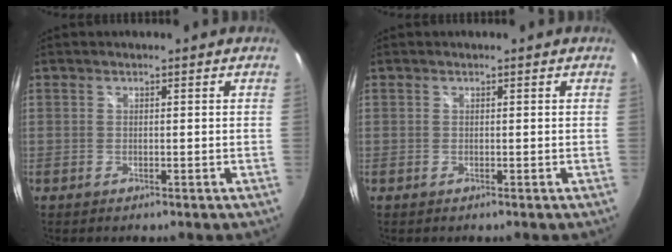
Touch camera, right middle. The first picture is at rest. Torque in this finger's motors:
{"motor_torque": [0.03, 0.12, -0.02, 0.00]}